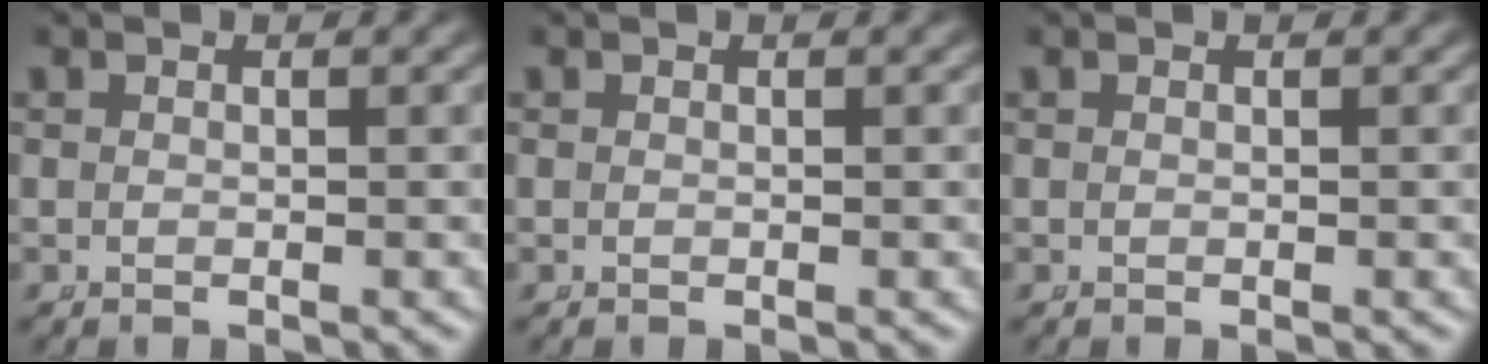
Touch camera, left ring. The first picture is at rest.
{"total": 0.0}
{"total": 0.8, "force": [-0.2, -0.7, -0.3], "torque": [0.008, -0.012, 0.007]}